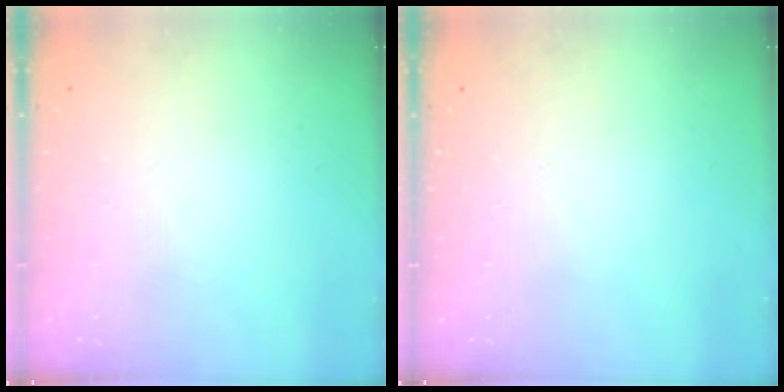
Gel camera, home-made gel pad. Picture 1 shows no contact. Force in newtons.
{"total": 0.0}